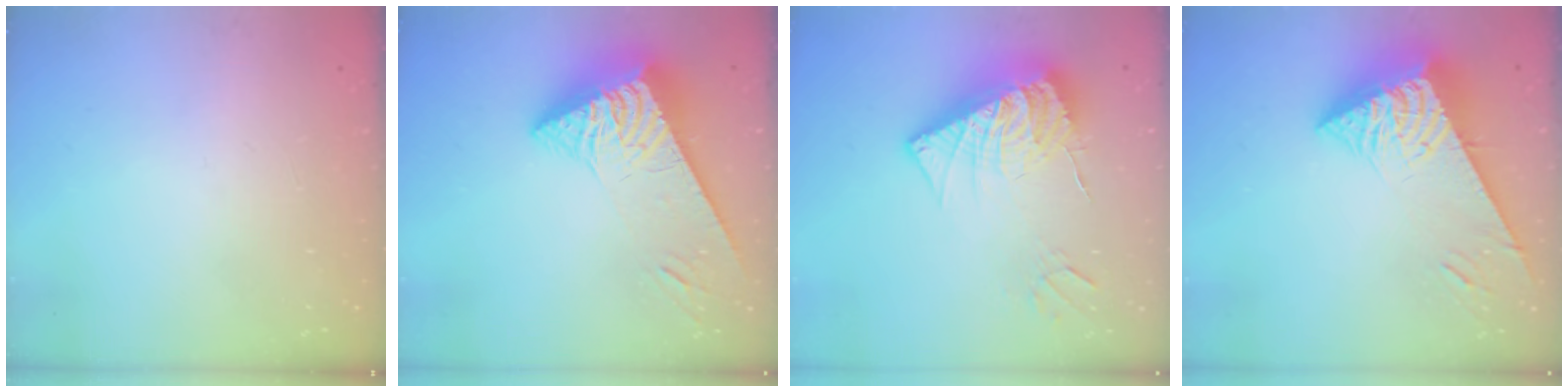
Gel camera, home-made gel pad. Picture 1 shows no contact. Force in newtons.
{"total": 8.3, "press": 8.2, "slide": 1.1}
{"total": 17.7, "press": 17.6, "slide": 1.9}
{"total": 8.6, "press": 8.5, "slide": 0.9}